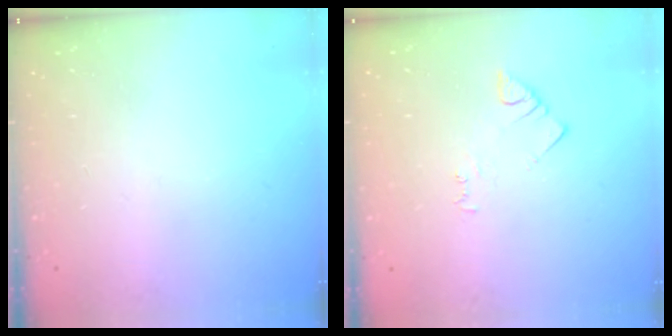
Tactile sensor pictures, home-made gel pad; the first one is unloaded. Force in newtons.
{"total": 3.5, "press": 3.5, "slide": 0.5}